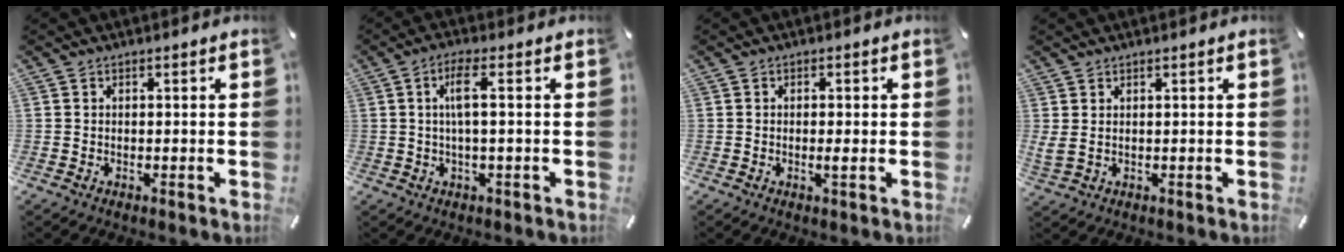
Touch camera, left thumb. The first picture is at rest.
{"total": 5.5, "force": [0.6, 0.6, 5.5], "torque": [-0.106, 0.000, 0.006]}
{"total": 2.0, "force": [-0.4, 0.3, 1.9], "torque": [-0.033, -0.002, -0.007]}
{"total": 2.4, "force": [1.1, 0.6, 2.0], "torque": [-0.049, -0.005, 0.021]}